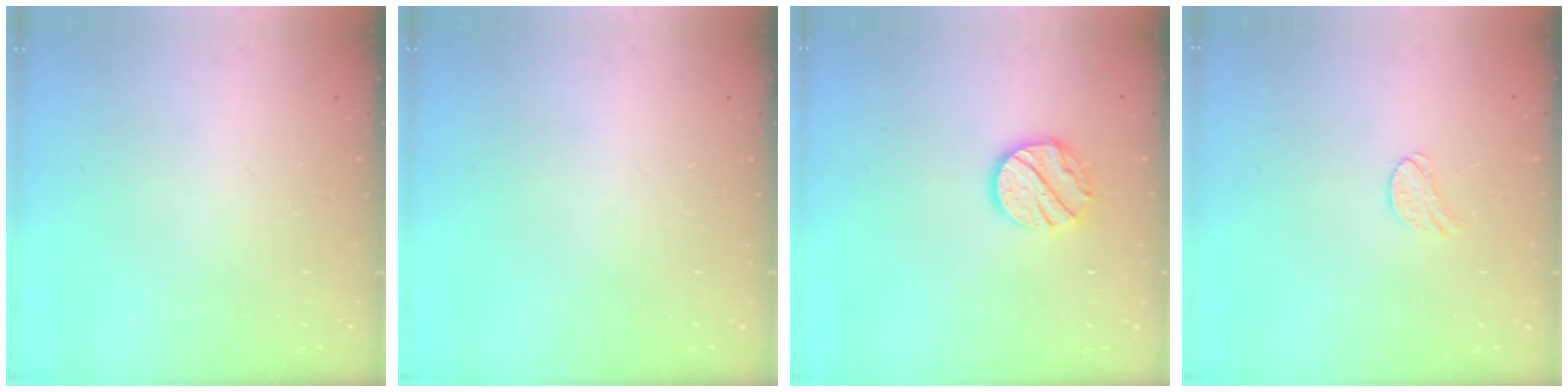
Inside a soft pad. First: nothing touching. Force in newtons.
{"total": 0.0}
{"total": 10.6, "press": 10.6, "slide": 0.8}
{"total": 7.1, "press": 7.1, "slide": 0.5}